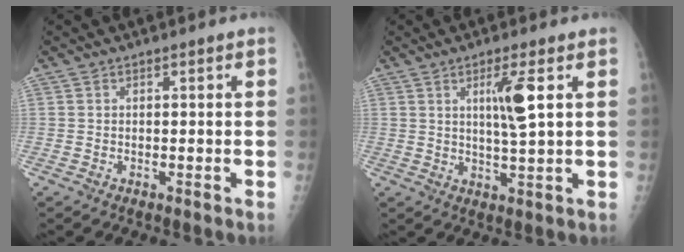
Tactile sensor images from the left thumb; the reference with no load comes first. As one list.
[{"total": 6.6, "force": [2.2, 0.6, 6.2], "torque": [-0.112, -0.018, 0.041]}]